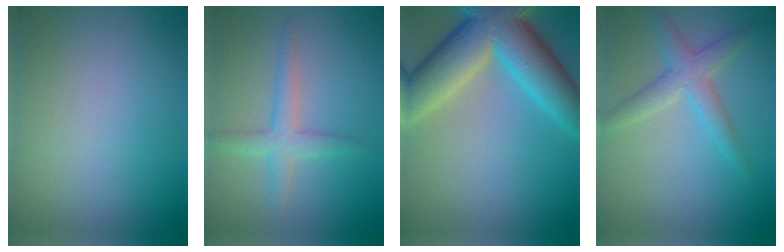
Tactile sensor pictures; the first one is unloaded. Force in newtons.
{"total": 2.4, "press": 2.4, "slide": 0.1}
{"total": 10.6, "press": 10.6, "slide": 0.7}
{"total": 3.0, "press": 3.0, "slide": 0.1}